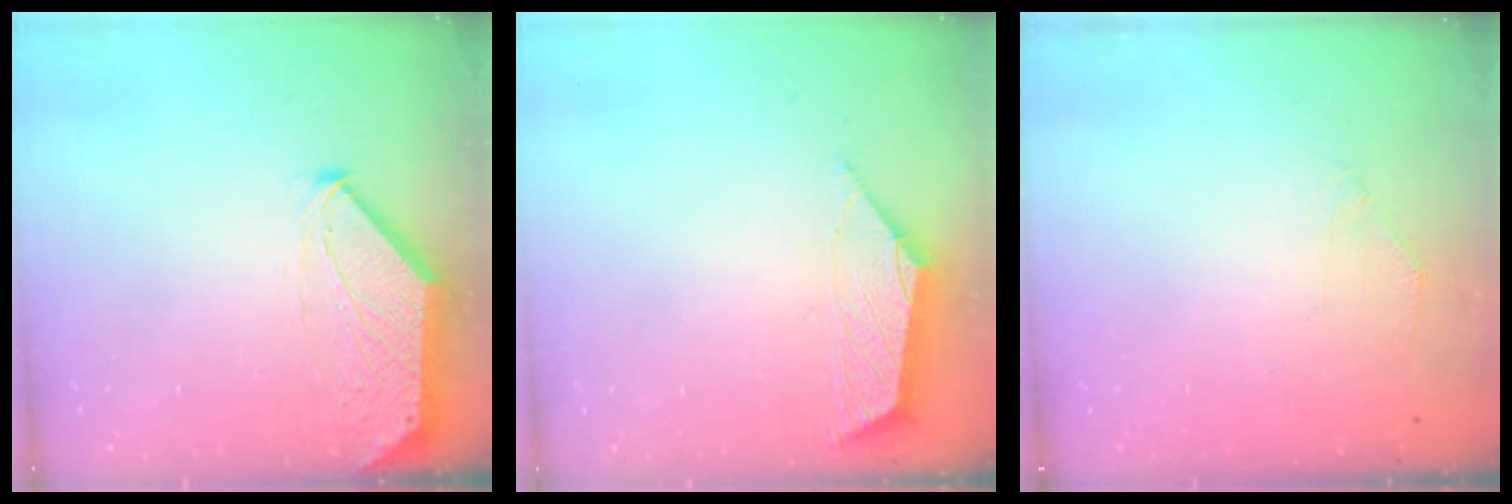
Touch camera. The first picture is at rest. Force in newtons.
{"total": 2.9, "press": 2.8, "slide": 0.6}
{"total": 3.5, "press": 3.5, "slide": 0.5}